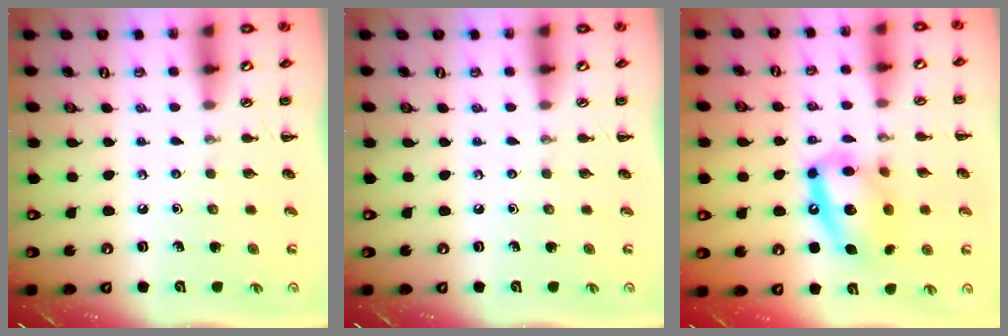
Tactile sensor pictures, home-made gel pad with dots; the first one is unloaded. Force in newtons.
{"total": 0.0}
{"total": 16.9, "press": 16.6, "slide": 2.9}